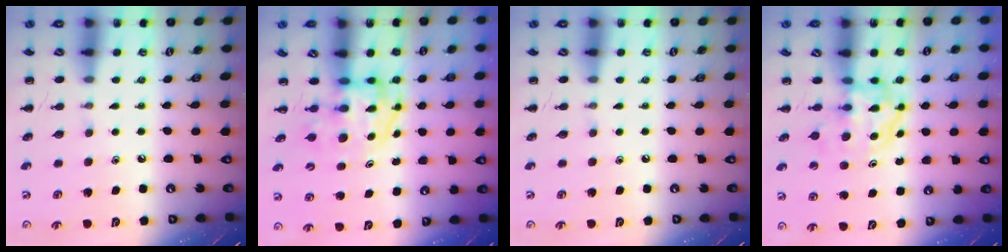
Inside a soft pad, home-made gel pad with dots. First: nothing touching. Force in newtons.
{"total": 3.4, "press": 3.3, "slide": 0.5}
{"total": 0.0}
{"total": 3.7, "press": 3.7, "slide": 0.4}